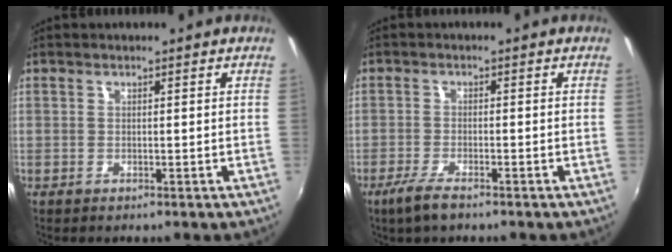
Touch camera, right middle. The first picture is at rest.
{"total": 4.4, "force": [-3.2, 0.8, 2.9], "torque": [-0.077, -0.010, -0.063]}